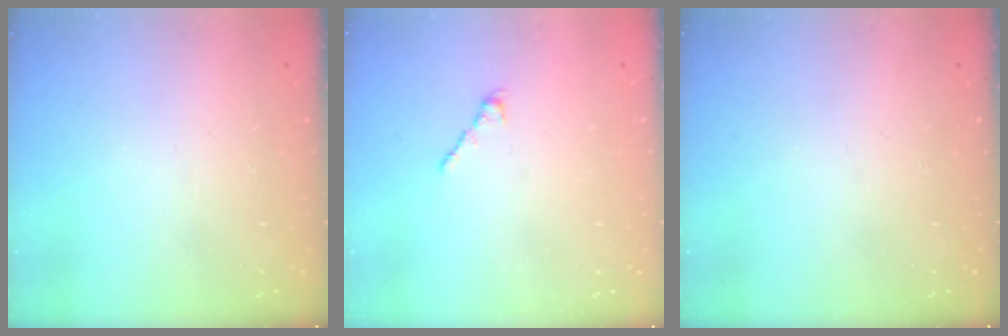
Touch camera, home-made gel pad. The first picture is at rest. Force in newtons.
{"total": 1.7, "press": 1.5, "slide": 0.6}
{"total": 0.0}